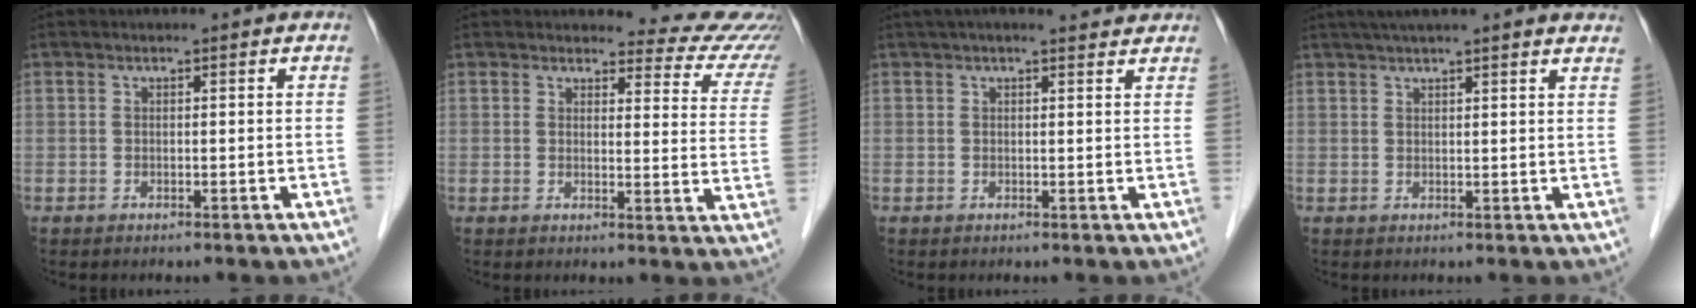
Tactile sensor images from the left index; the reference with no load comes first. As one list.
[{"total": 12.0, "force": [11.7, 2.1, 1.1], "torque": [0.025, -0.074, 0.091]}, {"total": 6.8, "force": [6.1, 1.3, 2.7], "torque": [-0.037, 0.032, 0.075]}, {"total": 12.9, "force": [11.0, 0.5, 6.6], "torque": [-0.102, 0.038, 0.137]}]